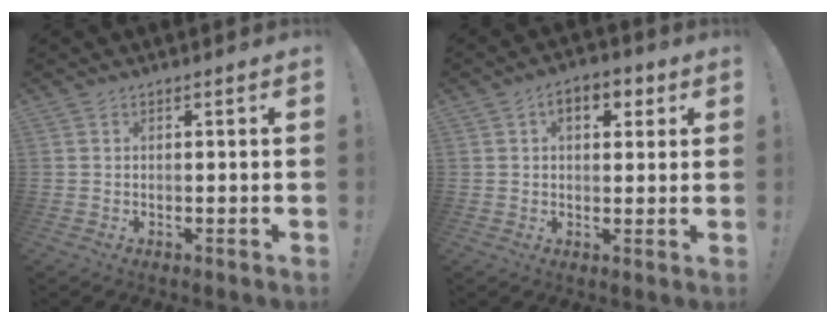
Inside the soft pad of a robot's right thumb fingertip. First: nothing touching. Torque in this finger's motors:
{"motor_torque": [0.38, 1.69, 0.72, -0.12, 0.02]}